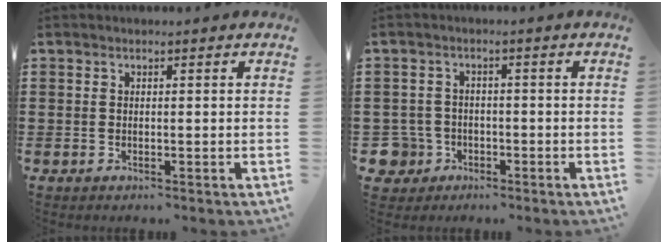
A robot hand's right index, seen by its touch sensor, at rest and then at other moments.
{"total": 4.3, "force": [-2.2, 3.6, 1.0], "torque": [-0.056, -0.002, -0.050]}